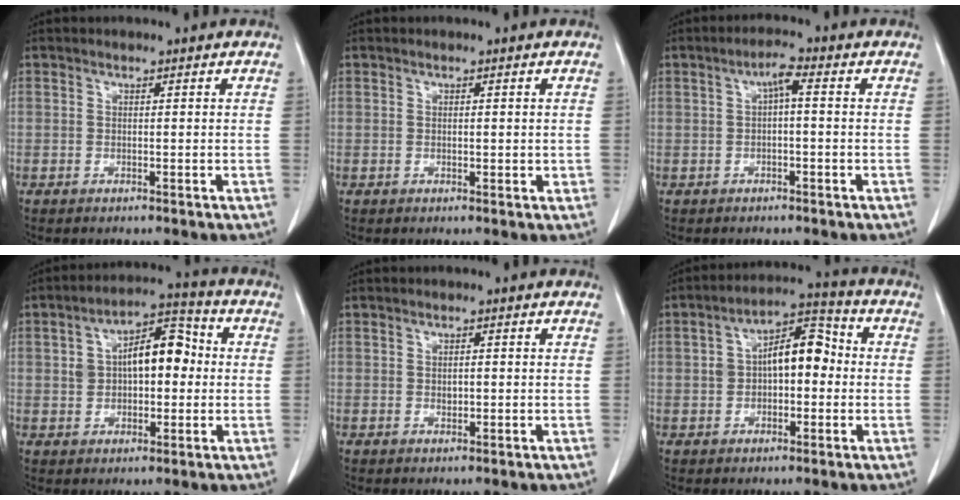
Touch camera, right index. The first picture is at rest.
{"total": 1.2, "force": [0.1, 0.6, 1.0], "torque": [-0.012, -0.001, 0.004]}
{"total": 2.7, "force": [0.3, 0.5, 2.7], "torque": [-0.046, 0.011, 0.004]}
{"total": 10.3, "force": [1.1, 5.1, 8.9], "torque": [-0.148, 0.040, 0.019]}
{"total": 1.1, "force": [0.0, 0.7, 0.8], "torque": [-0.013, 0.001, 0.003]}
{"total": 9.3, "force": [0.3, 4.4, 8.1], "torque": [-0.139, 0.044, 0.003]}